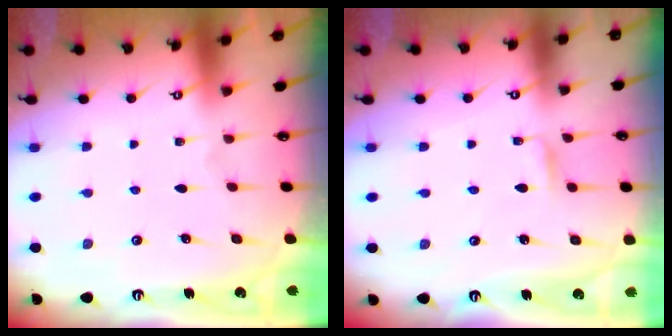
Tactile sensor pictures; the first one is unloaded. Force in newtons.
{"total": 1.3, "press": 1.3, "slide": 0.2}